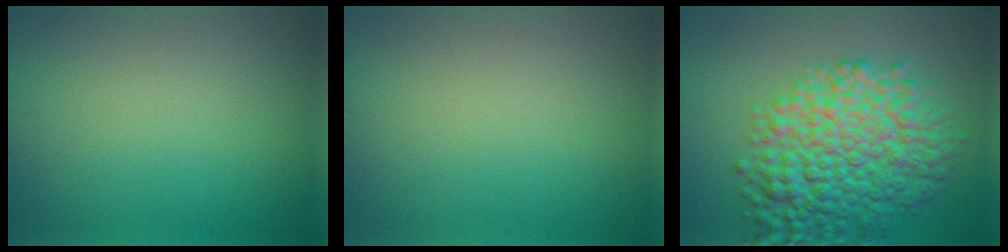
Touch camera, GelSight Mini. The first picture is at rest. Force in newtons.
{"total": 0.0}
{"total": 9.3, "press": 9.3, "slide": 0.0}